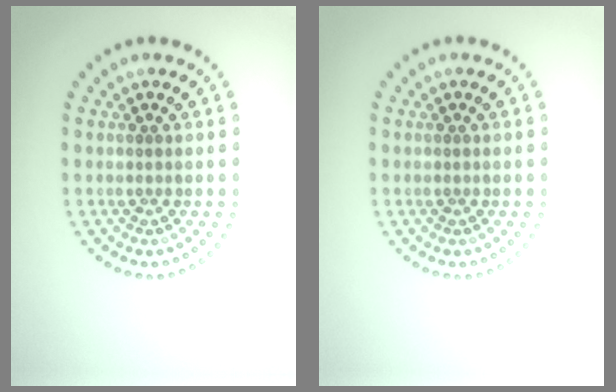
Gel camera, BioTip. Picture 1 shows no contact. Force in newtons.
{"total": 0.0}